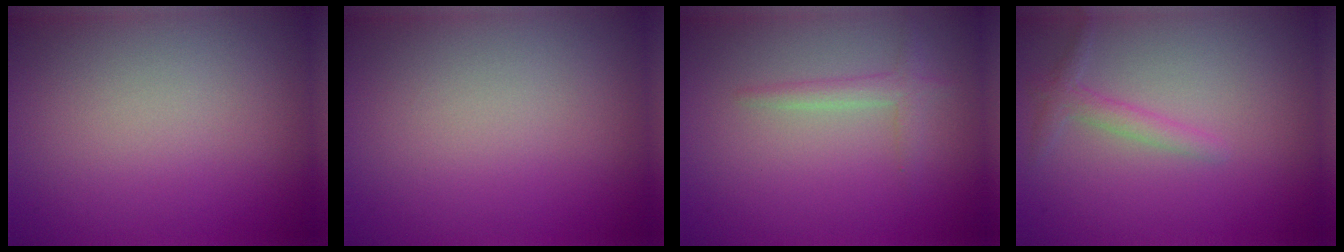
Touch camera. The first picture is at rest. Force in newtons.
{"total": 0.0}
{"total": 1.6, "press": 1.6, "slide": 0.1}
{"total": 1.5, "press": 1.5, "slide": 0.1}